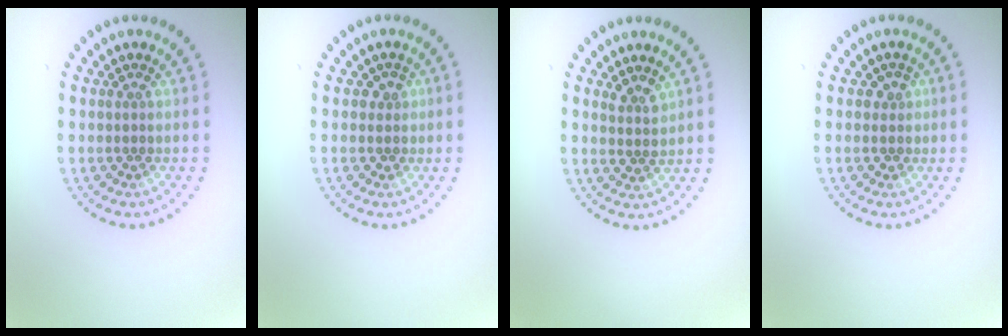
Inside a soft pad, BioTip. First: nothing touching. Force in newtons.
{"total": 1.4, "press": 1.1, "slide": 0.8}
{"total": 1.4, "press": 1.2, "slide": 0.6}
{"total": 1.3, "press": 1.1, "slide": 0.7}